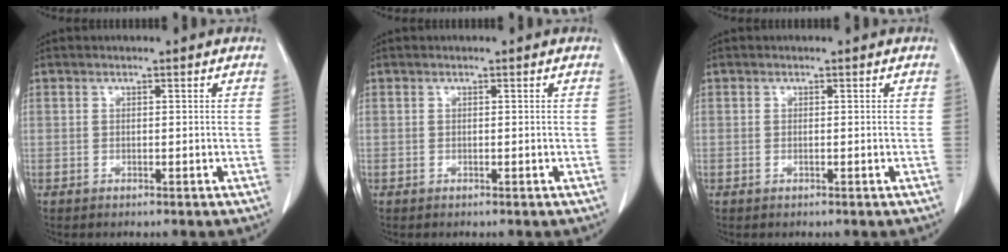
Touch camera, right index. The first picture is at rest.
{"total": 0.0}
{"total": 0.0}